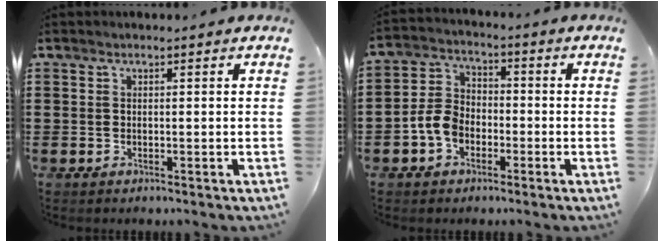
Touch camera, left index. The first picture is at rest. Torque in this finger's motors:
{"motor_torque": [0.98, 0.44, 0.26, 0.08]}